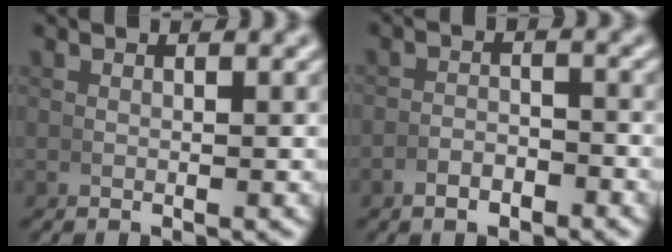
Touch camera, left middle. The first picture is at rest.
{"total": 2.6, "force": [-2.3, 1.1, 0.7], "torque": [-0.004, 0.000, -0.043]}